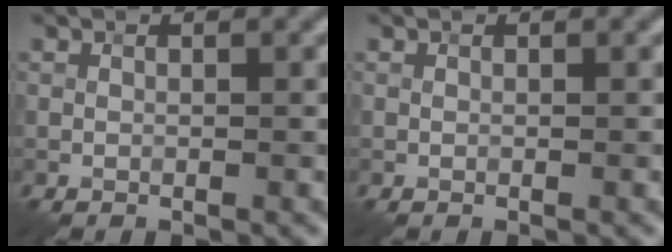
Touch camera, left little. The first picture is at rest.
{"total": 0.0}